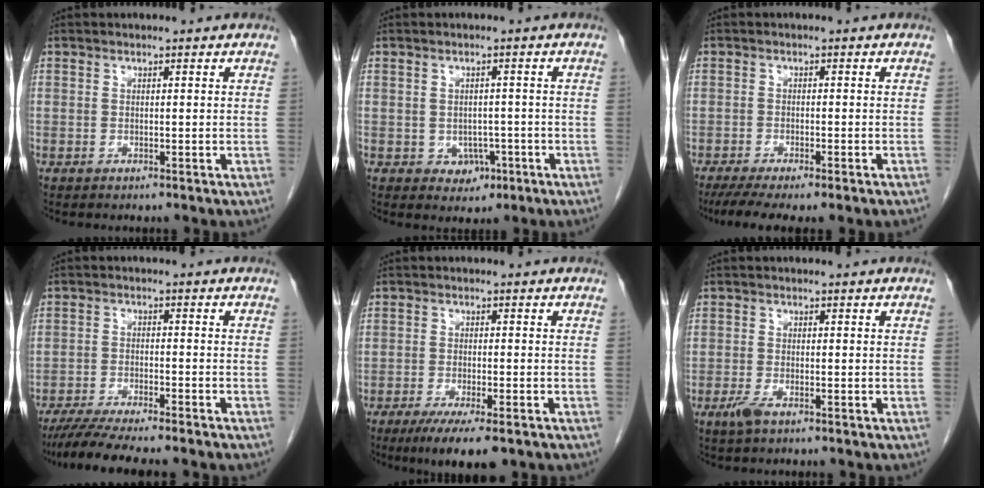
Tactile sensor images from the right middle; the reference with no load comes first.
{"total": 3.2, "force": [-1.1, 2.6, 1.5], "torque": [-0.010, 0.006, -0.003]}
{"total": 7.5, "force": [-5.8, 0.6, 4.8], "torque": [-0.066, -0.013, -0.087]}
{"total": 8.9, "force": [-7.5, 0.0, 4.7], "torque": [-0.067, -0.020, -0.118]}
{"total": 7.6, "force": [-5.1, 1.3, 5.5], "torque": [-0.082, -0.018, -0.075]}
{"total": 2.1, "force": [-1.3, 0.5, 1.6], "torque": [-0.039, -0.004, -0.026]}